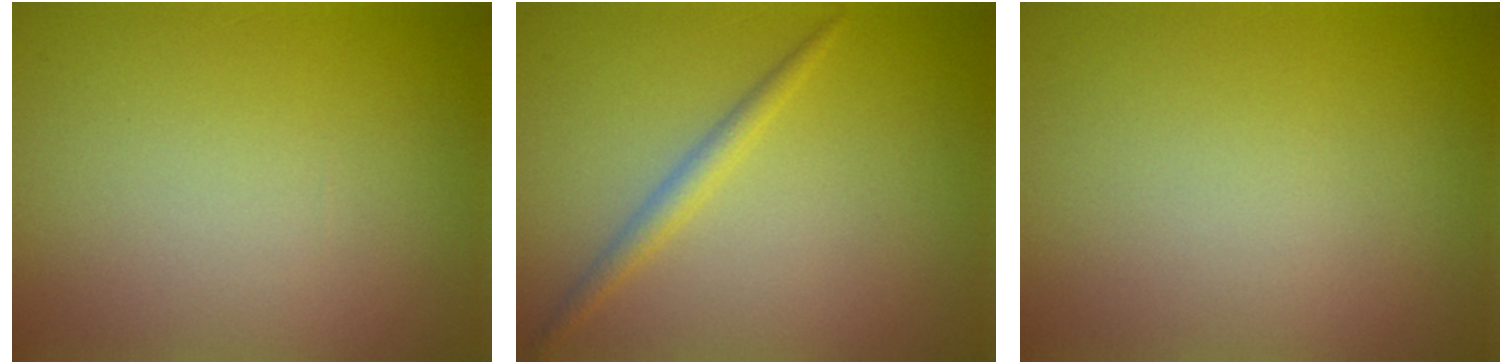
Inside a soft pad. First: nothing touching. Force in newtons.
{"total": 1.6, "press": 1.6, "slide": 0.1}
{"total": 0.0}